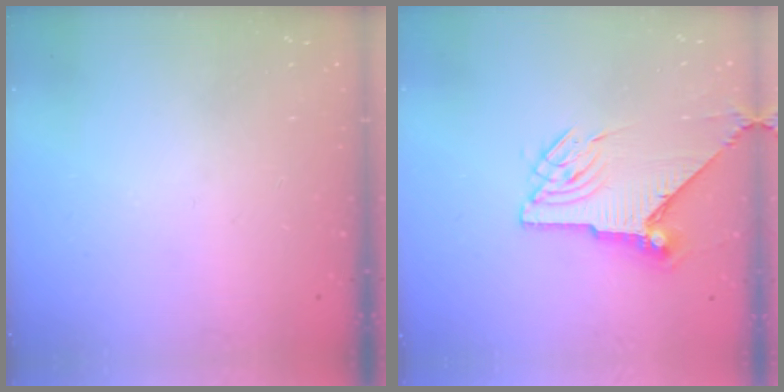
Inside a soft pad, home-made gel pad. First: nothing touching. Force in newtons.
{"total": 11.3, "press": 11.3, "slide": 0.9}